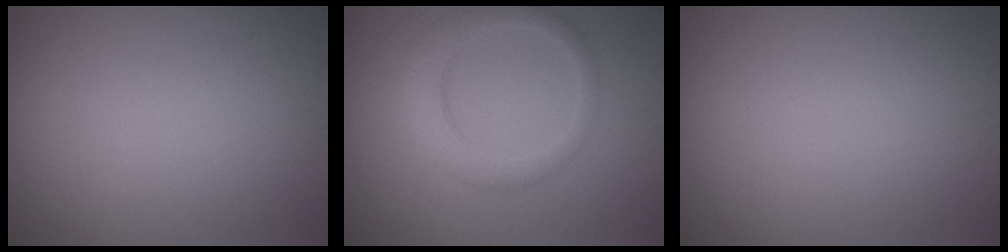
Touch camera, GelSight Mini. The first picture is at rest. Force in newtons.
{"total": 3.6, "press": 3.6, "slide": 0.1}
{"total": 0.0}